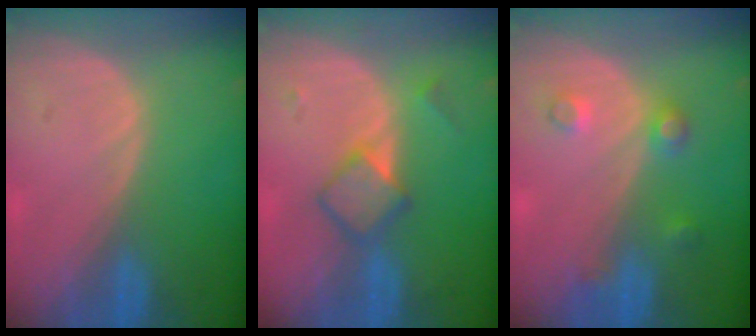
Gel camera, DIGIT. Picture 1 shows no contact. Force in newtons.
{"total": 4.7, "press": 4.6, "slide": 0.6}
{"total": 3.4, "press": 3.2, "slide": 0.9}